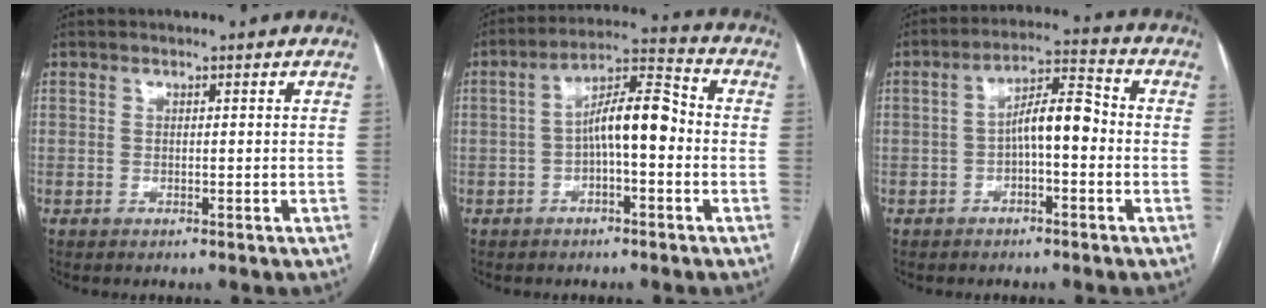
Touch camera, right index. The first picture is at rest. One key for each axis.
{"total": 8.8, "fx": -1.1, "fy": 2.3, "fz": 8.4, "tx": -0.146, "ty": 0.032, "tz": -0.020}
{"total": 7.0, "fx": -1.1, "fy": 2.0, "fz": 6.7, "tx": -0.115, "ty": 0.030, "tz": -0.018}